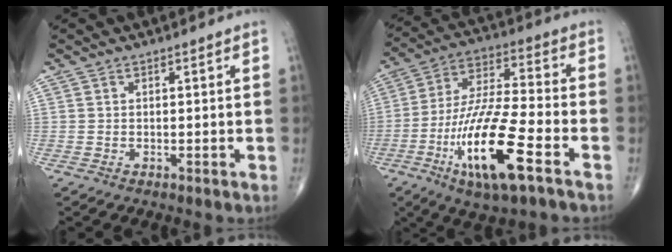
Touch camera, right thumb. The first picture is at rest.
{"total": 18.9, "force": [-8.0, 4.4, 16.5], "torque": [-0.334, 0.024, -0.140]}